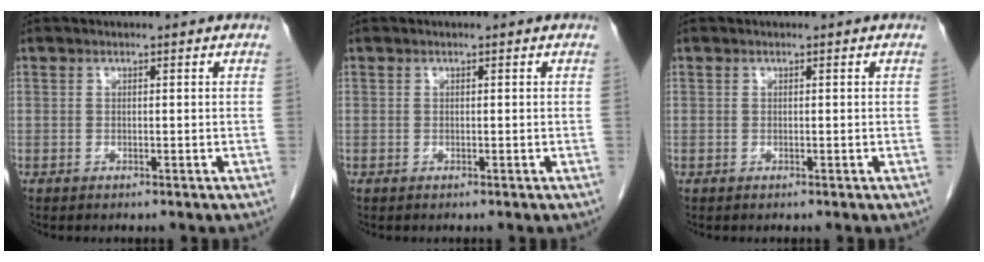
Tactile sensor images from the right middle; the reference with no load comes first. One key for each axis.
{"total": 0.0}
{"total": 0.0}